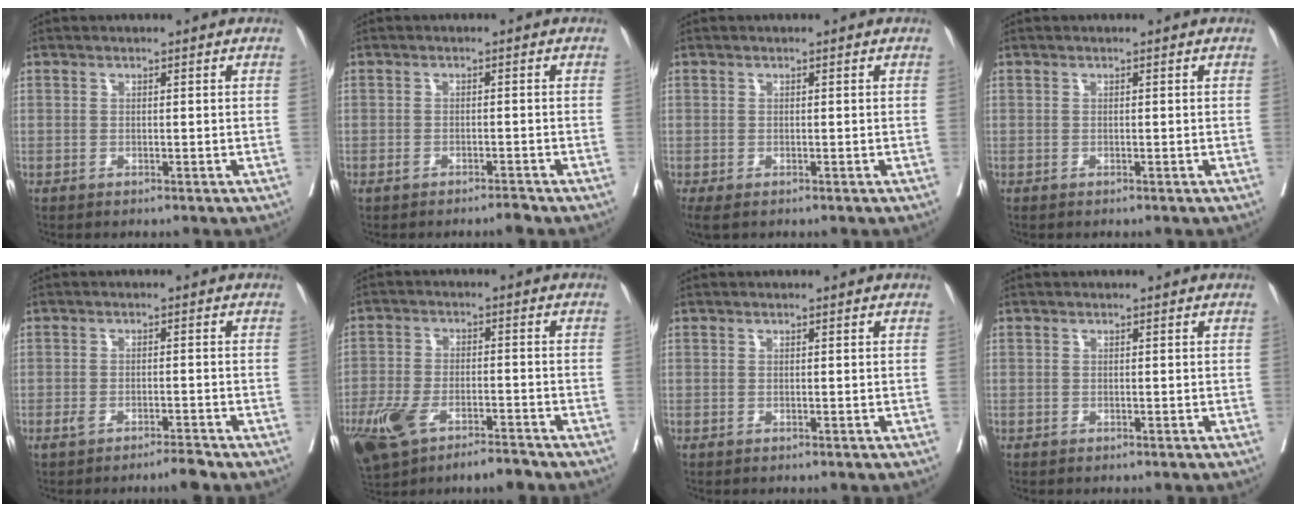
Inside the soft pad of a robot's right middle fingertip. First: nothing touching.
{"total": 1.6, "force": [-1.4, 0.1, 0.8], "torque": [-0.014, -0.001, -0.025]}
{"total": 2.6, "force": [-1.6, 1.2, 1.6], "torque": [-0.026, -0.010, -0.025]}
{"total": 0.0}
{"total": 2.6, "force": [-2.1, 0.1, 1.5], "torque": [-0.028, 0.000, -0.038]}
{"total": 10.6, "force": [-7.0, 3.7, 7.0], "torque": [-0.137, -0.001, -0.122]}
{"total": 0.0}
{"total": 0.0}